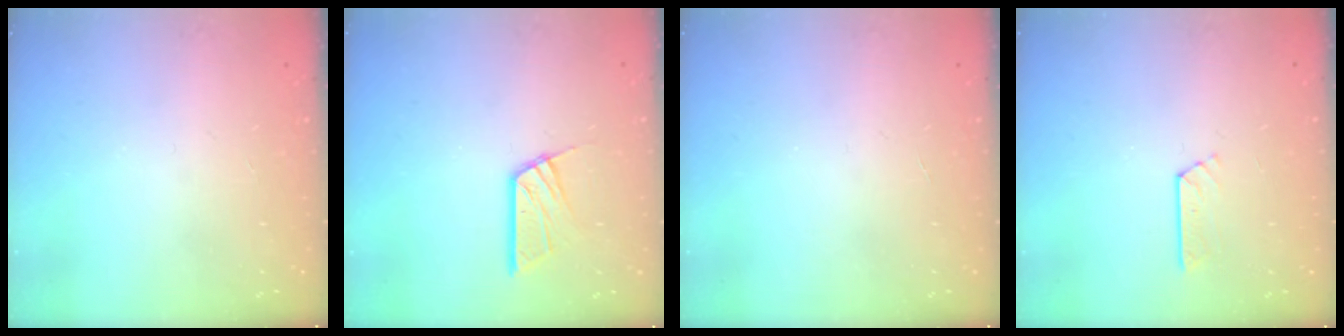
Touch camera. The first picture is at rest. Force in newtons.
{"total": 10.5, "press": 10.5, "slide": 0.8}
{"total": 0.0}
{"total": 3.5, "press": 3.5, "slide": 0.4}